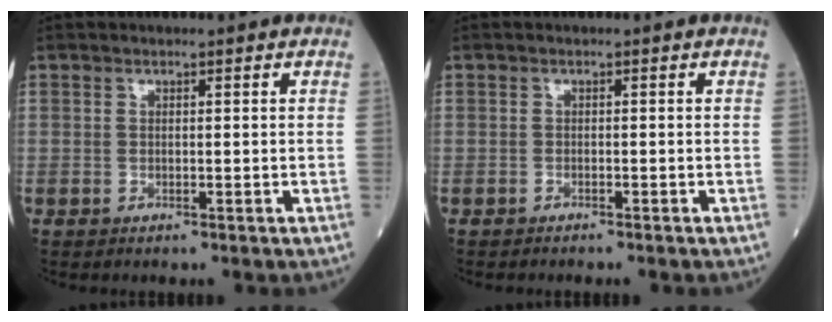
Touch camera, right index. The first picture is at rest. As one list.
[{"total": 0.8, "force": [-0.7, 0.1, 0.3], "torque": [-0.009, -0.001, -0.008]}]